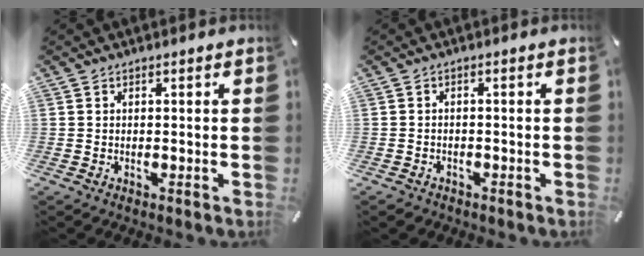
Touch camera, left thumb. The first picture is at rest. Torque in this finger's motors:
{"motor_torque": [-0.11, 0.01, -0.13, 0.12, 0.02]}